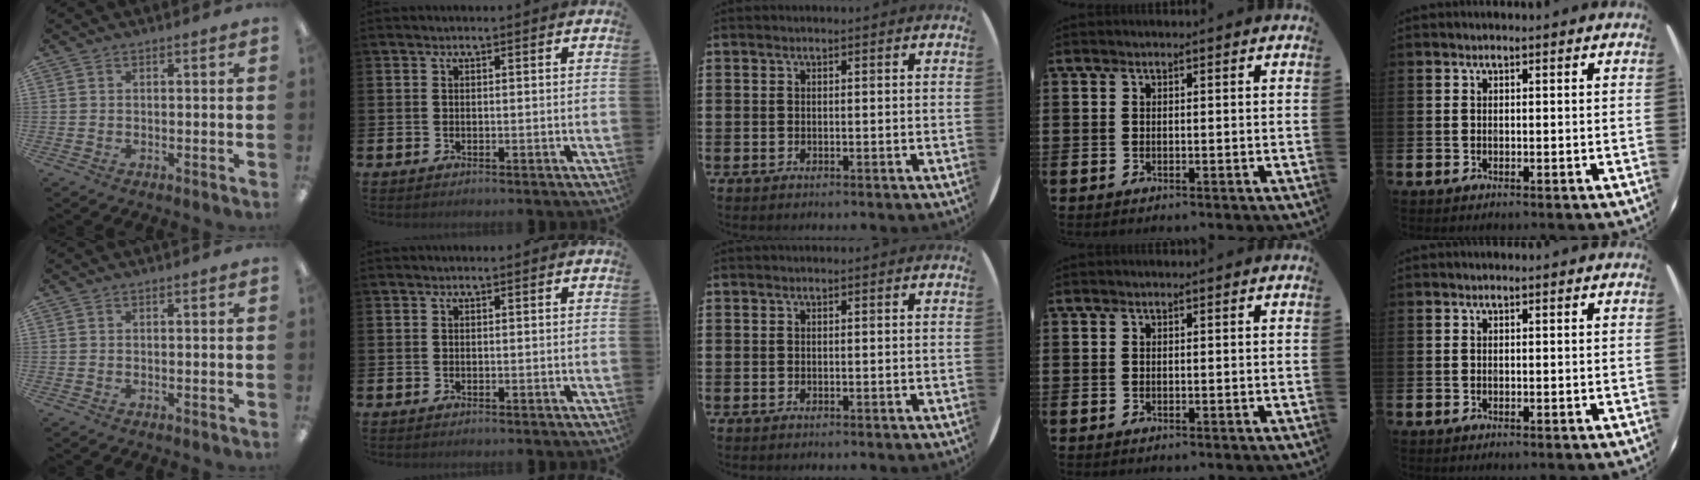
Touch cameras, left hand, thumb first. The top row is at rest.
{}